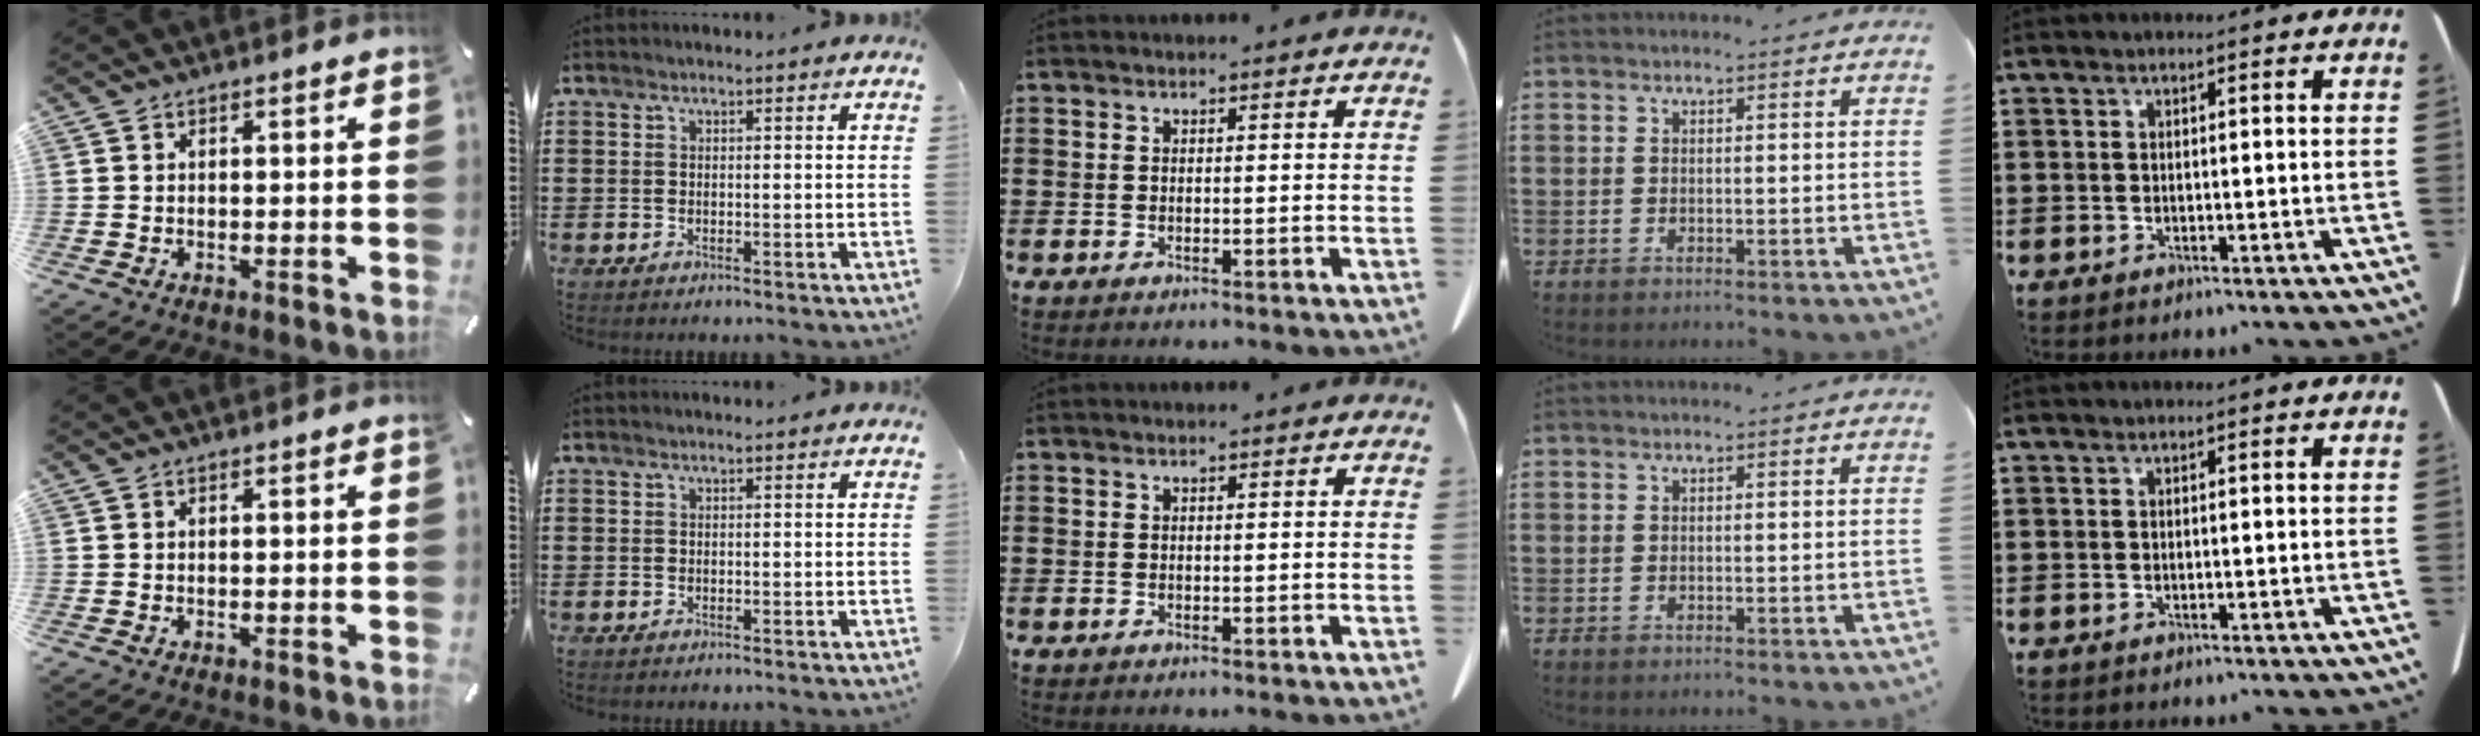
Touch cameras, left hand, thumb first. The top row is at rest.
{}